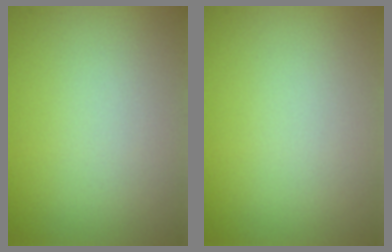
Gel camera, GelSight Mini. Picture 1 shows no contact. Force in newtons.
{"total": 0.0}